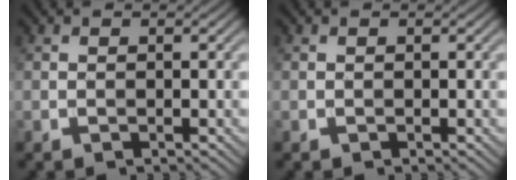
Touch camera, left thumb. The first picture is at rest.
{"total": 0.0}